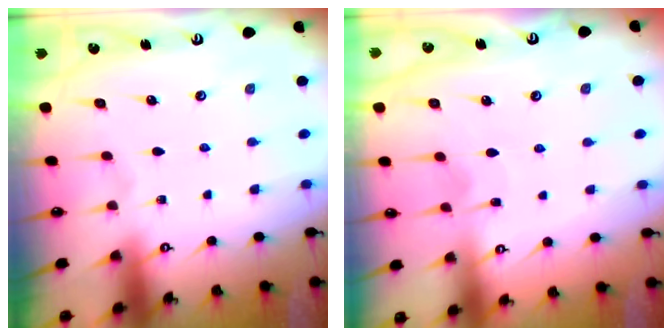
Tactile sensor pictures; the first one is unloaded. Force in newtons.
{"total": 3.4, "press": 3.4, "slide": 0.4}